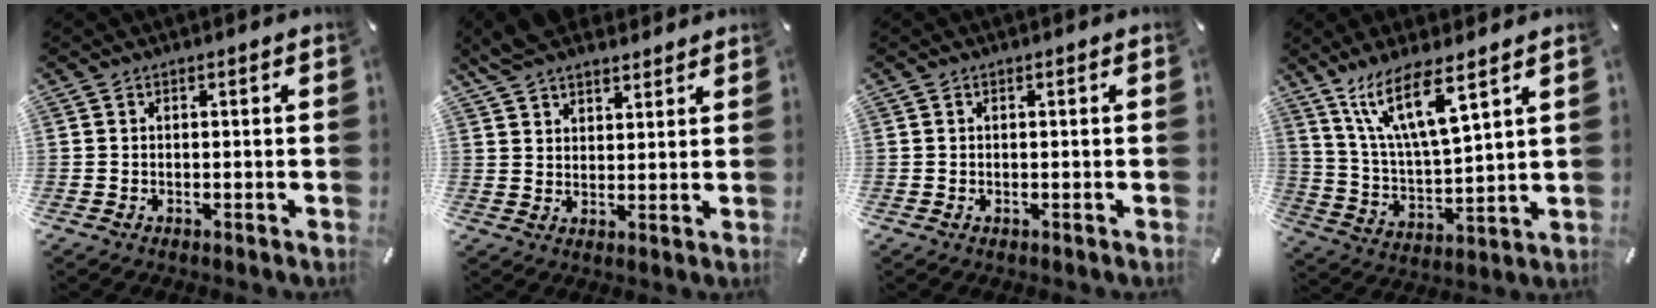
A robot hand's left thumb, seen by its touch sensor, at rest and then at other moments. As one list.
[{"total": 6.9, "force": [5.6, 3.6, 1.9], "torque": [-0.041, -0.023, 0.103]}, {"total": 0.0}, {"total": 13.7, "force": [9.2, 3.4, 9.6], "torque": [-0.219, -0.030, 0.161]}]